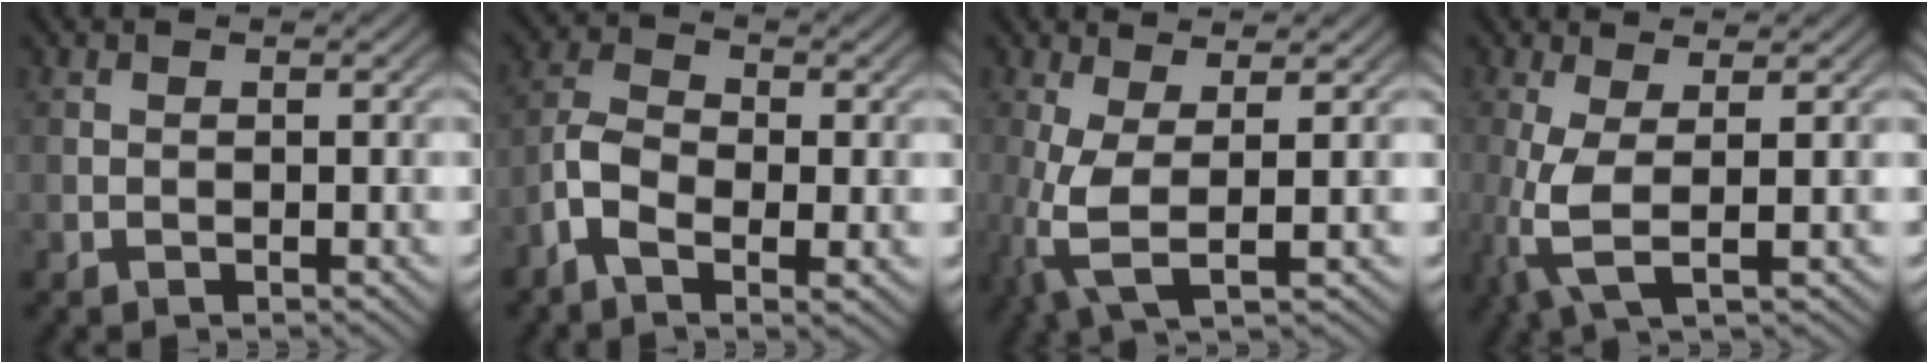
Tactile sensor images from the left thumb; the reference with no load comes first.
{"total": 6.1, "force": [-2.3, 2.8, 4.9], "torque": [-0.104, 0.000, -0.055]}
{"total": 6.2, "force": [-0.3, 1.8, 5.9], "torque": [-0.144, 0.001, -0.011]}
{"total": 5.6, "force": [-0.4, 1.5, 5.4], "torque": [-0.125, 0.002, -0.014]}